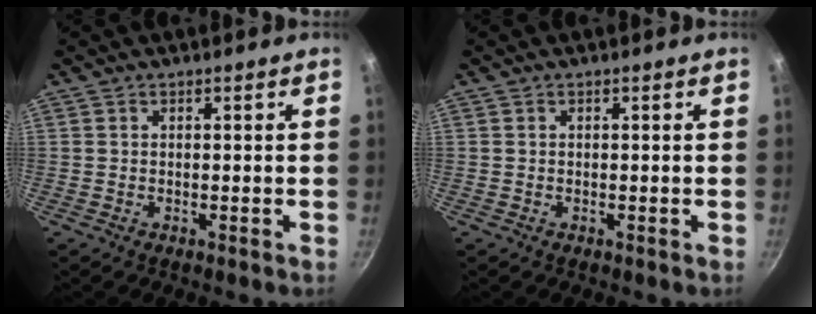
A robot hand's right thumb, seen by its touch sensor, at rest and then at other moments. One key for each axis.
{"total": 0.0}